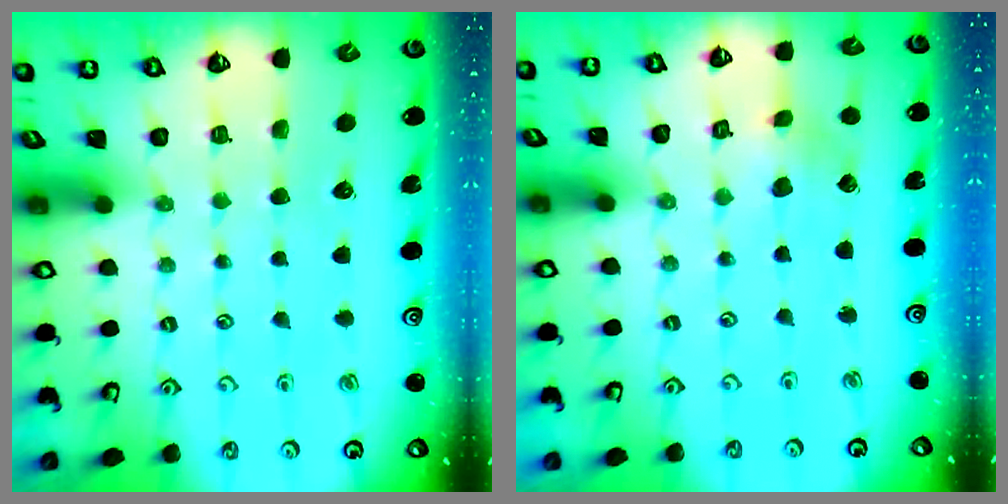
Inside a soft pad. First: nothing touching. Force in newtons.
{"total": 2.7, "press": 2.7, "slide": 0.1}